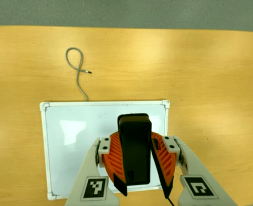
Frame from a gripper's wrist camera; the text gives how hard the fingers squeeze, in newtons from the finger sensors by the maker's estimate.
{"total": 9.8, "left": 9.7, "right": 10.0}